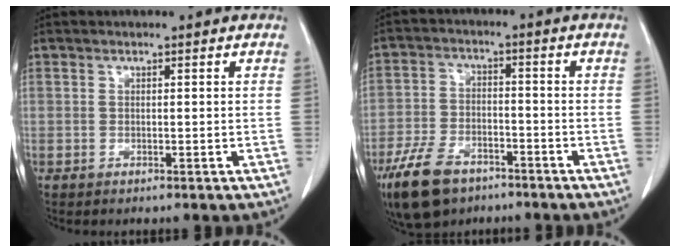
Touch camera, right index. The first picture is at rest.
{"total": 10.4, "force": [-6.9, 5.4, 5.6], "torque": [-0.118, -0.008, -0.121]}